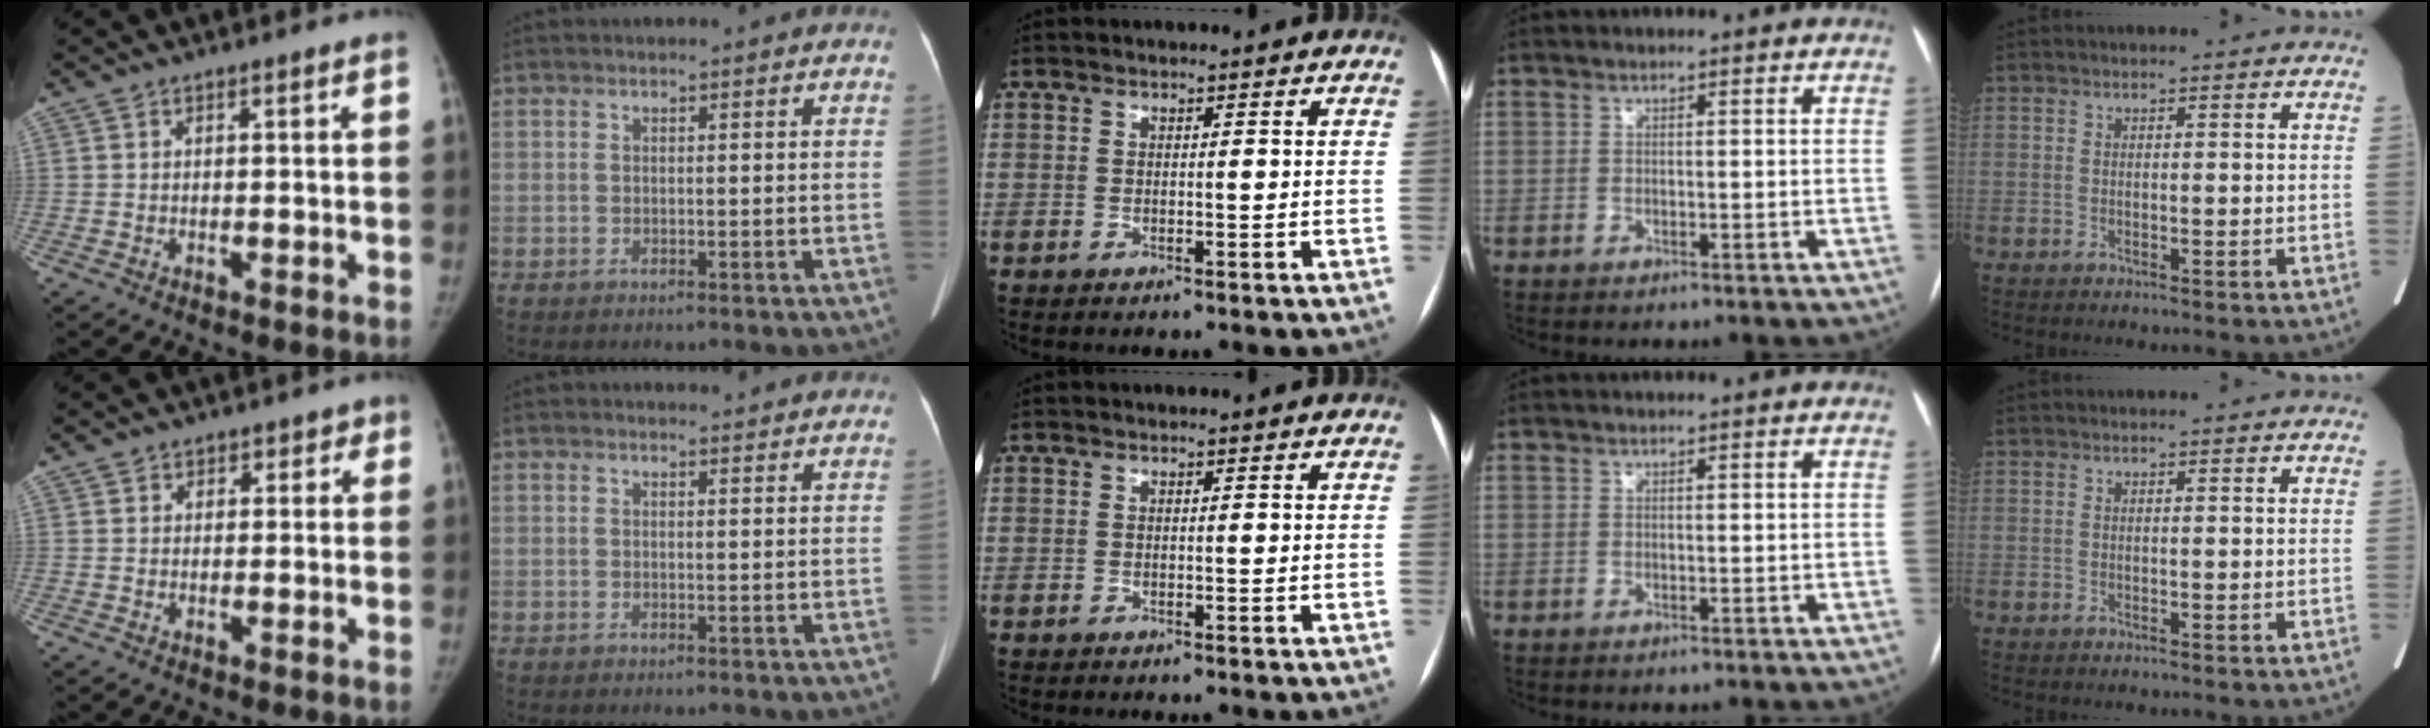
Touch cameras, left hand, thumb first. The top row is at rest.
{"thumb": {"total": 2.6, "force": [1.2, 2.2, 0.2], "torque": [0.036, -0.001, 0.007]}, "index": {"total": 3.4, "force": [3.3, 0.6, 0.5], "torque": [-0.009, 0.003, 0.032]}}